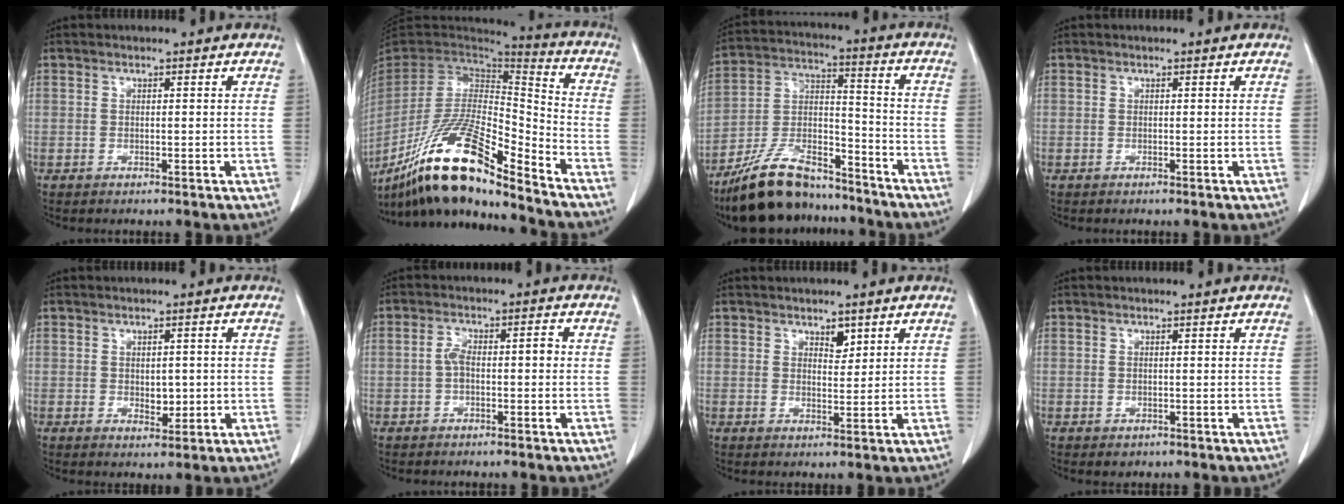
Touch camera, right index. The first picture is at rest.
{"total": 20.0, "force": [-14.5, 2.4, 13.5], "torque": [-0.277, -0.017, -0.267]}
{"total": 15.2, "force": [-12.9, 4.4, 6.7], "torque": [-0.134, 0.014, -0.231]}
{"total": 0.0}
{"total": 2.8, "force": [-0.2, 1.7, 2.3], "torque": [-0.030, -0.002, 0.004]}
{"total": 4.1, "force": [-0.4, 1.6, 3.8], "torque": [-0.071, 0.022, -0.008]}
{"total": 2.2, "force": [1.5, 1.0, 1.3], "torque": [-0.019, -0.005, 0.026]}
{"total": 0.8, "force": [-0.3, 0.6, 0.3], "torque": [-0.003, 0.002, 0.001]}